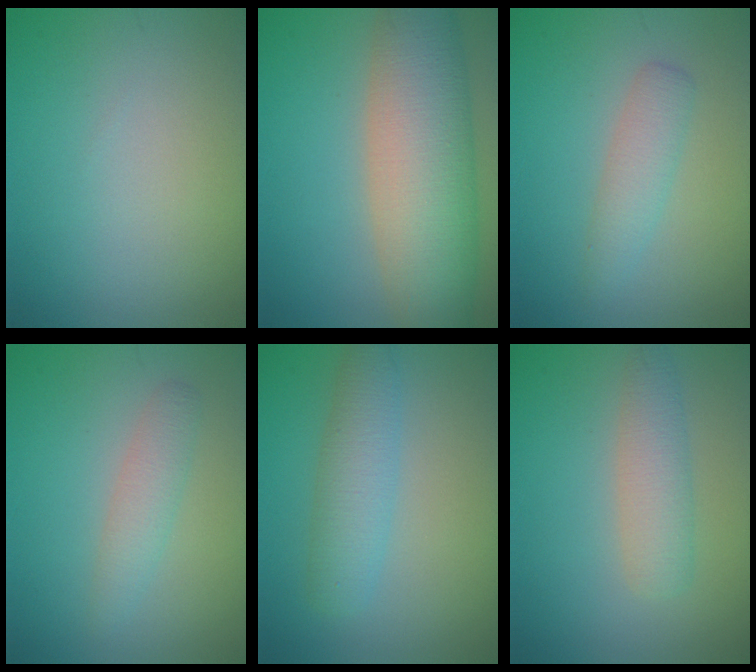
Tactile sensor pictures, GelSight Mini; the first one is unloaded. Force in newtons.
{"total": 9.9, "press": 9.9, "slide": 0.5}
{"total": 2.4, "press": 2.4, "slide": 0.0}
{"total": 2.2, "press": 2.2, "slide": 0.1}
{"total": 3.8, "press": 3.8, "slide": 0.2}
{"total": 3.1, "press": 3.1, "slide": 0.2}